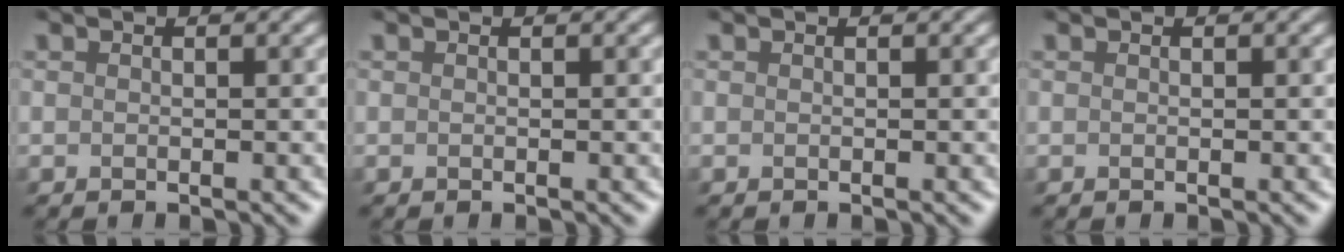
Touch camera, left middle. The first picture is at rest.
{"total": 0.0}
{"total": 0.0}
{"total": 0.0}